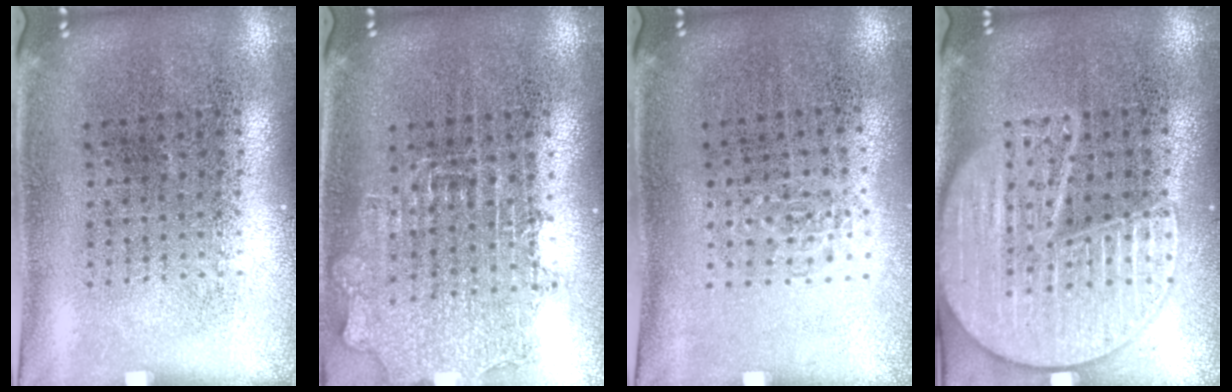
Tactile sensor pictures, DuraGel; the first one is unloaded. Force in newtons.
{"total": 1.3, "press": 1.1, "slide": 0.6}
{"total": 0.6, "press": 0.5, "slide": 0.3}
{"total": 2.7, "press": 2.7, "slide": 0.2}